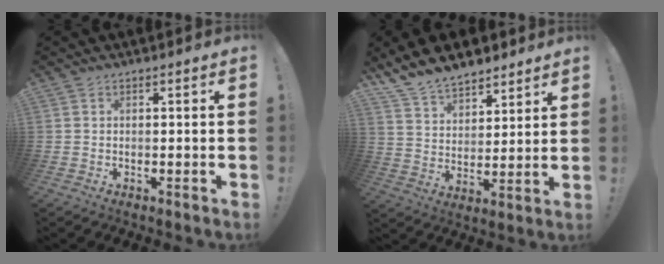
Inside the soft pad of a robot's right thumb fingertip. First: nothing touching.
{"total": 11.5, "force": [9.9, 5.3, 2.8], "torque": [-0.070, -0.071, 0.192]}